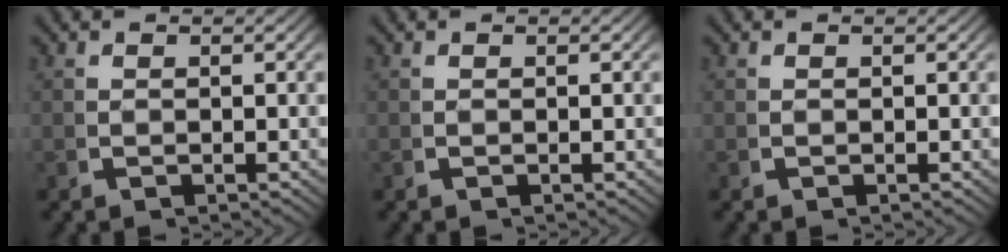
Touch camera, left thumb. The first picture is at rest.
{"total": 0.0}
{"total": 0.0}